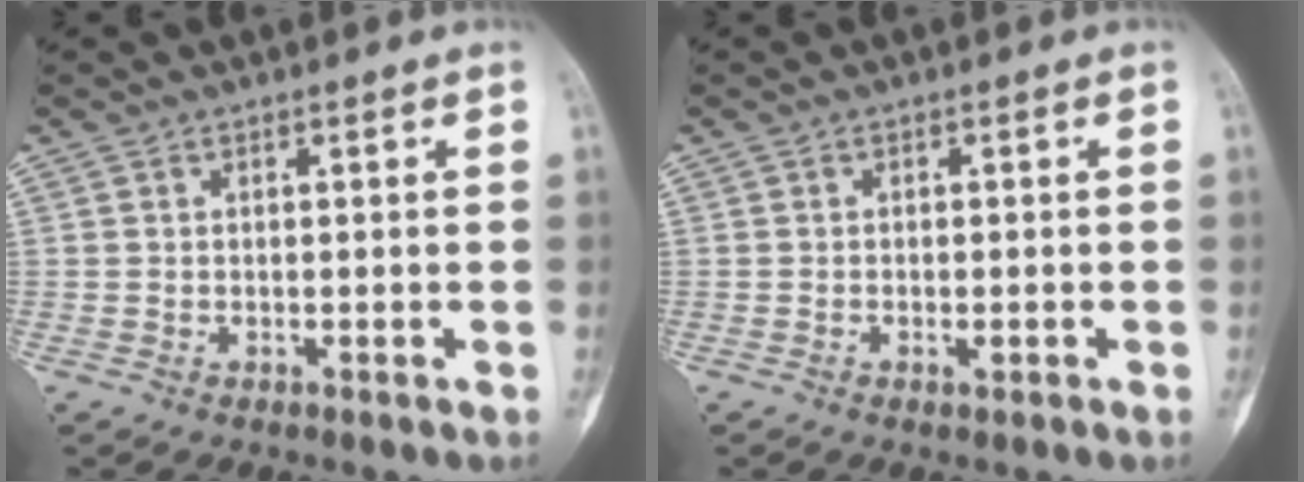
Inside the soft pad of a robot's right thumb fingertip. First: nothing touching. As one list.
[{"total": 1.2, "force": [-0.5, 0.6, 1.0], "torque": [-0.018, 0.002, -0.008]}]